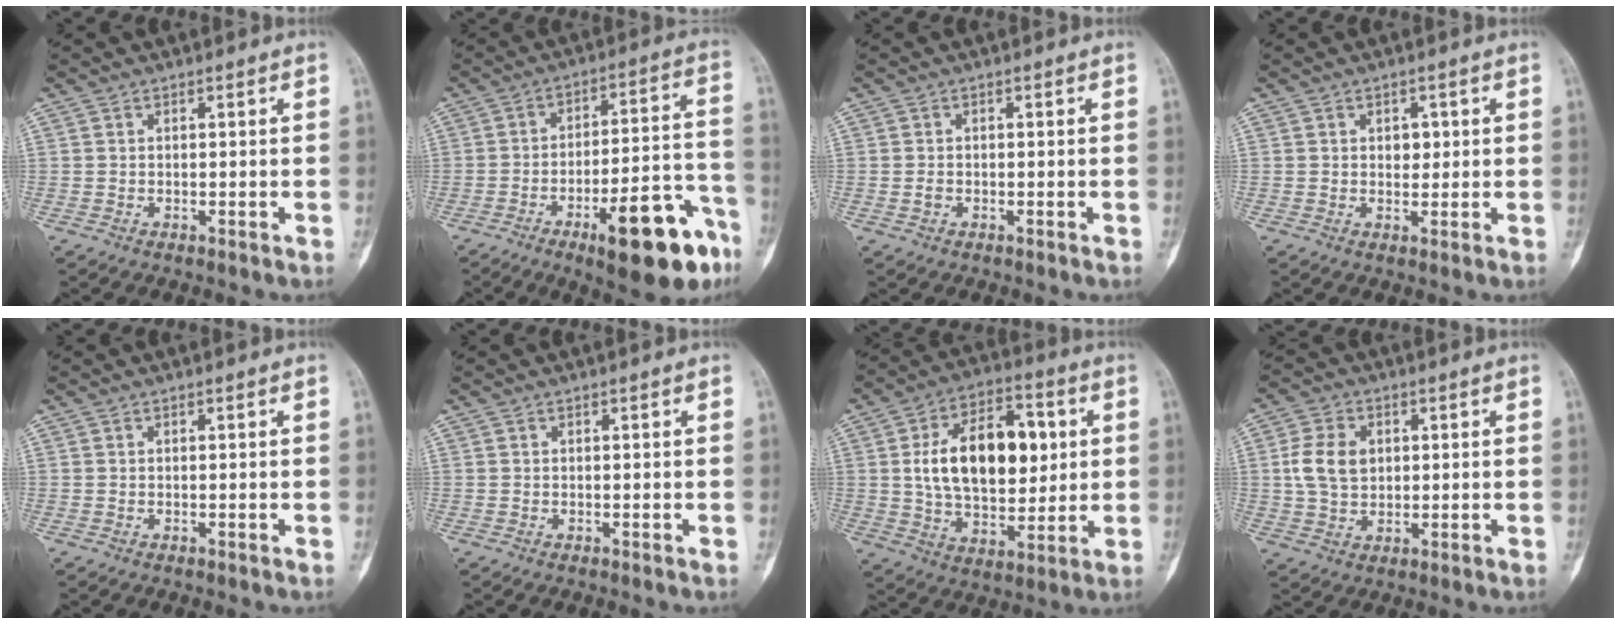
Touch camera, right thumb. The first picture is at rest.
{"total": 19.4, "force": [-10.4, 6.0, 15.2], "torque": [-0.163, 0.076, -0.141]}
{"total": 1.2, "force": [-0.4, 0.9, 0.6], "torque": [-0.008, 0.004, -0.006]}
{"total": 2.4, "force": [0.6, 1.8, 1.5], "torque": [-0.002, -0.001, 0.007]}
{"total": 0.0}
{"total": 0.0}
{"total": 19.9, "force": [3.2, 11.7, 15.8], "torque": [-0.220, 0.003, 0.055]}
{"total": 7.8, "force": [1.2, 5.8, 5.1], "torque": [-0.089, 0.000, 0.024]}